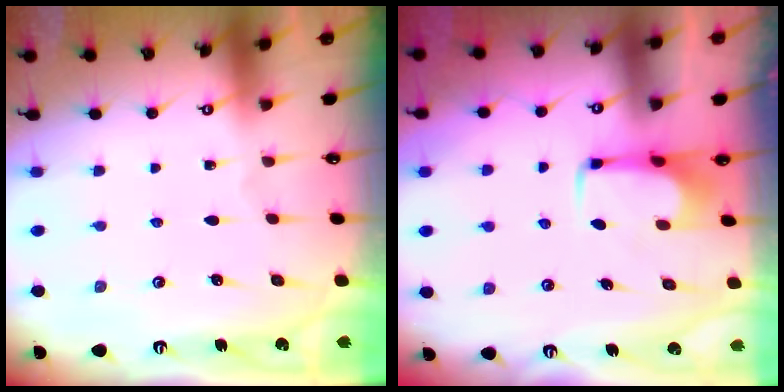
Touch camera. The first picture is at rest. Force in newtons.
{"total": 1.6, "press": 1.5, "slide": 0.4}